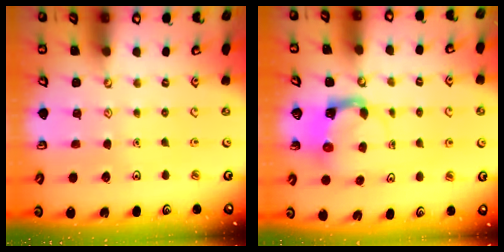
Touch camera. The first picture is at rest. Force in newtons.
{"total": 4.0, "press": 3.9, "slide": 0.7}